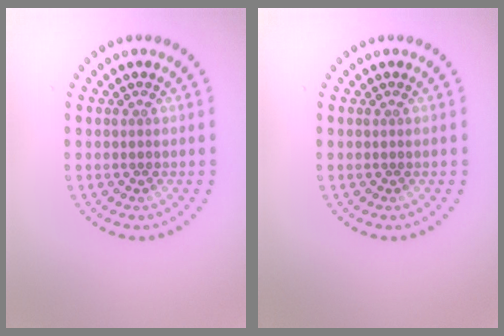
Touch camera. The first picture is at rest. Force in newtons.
{"total": 0.0}